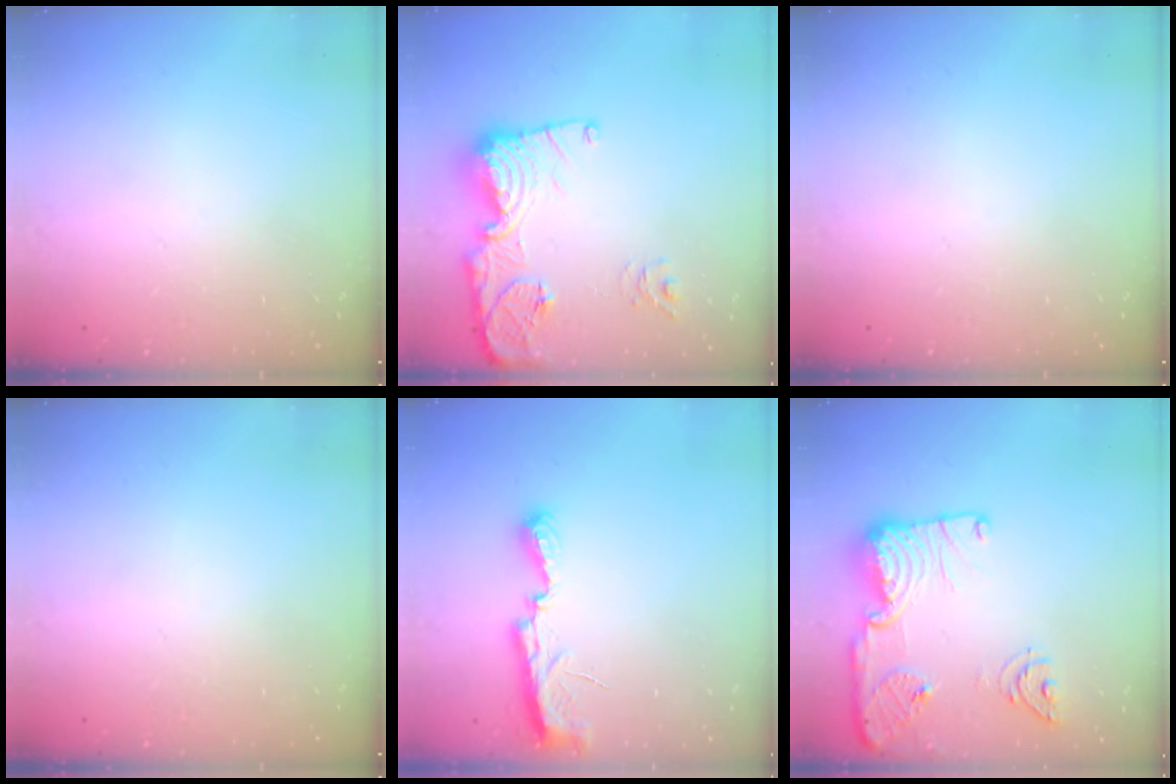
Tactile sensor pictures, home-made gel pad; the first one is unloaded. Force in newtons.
{"total": 17.1, "press": 17.0, "slide": 1.9}
{"total": 0.0}
{"total": 0.0}
{"total": 7.0, "press": 7.0, "slide": 0.6}
{"total": 18.1, "press": 18.0, "slide": 2.0}